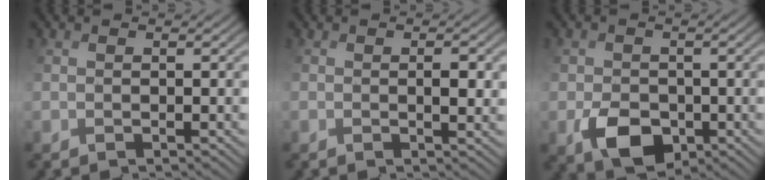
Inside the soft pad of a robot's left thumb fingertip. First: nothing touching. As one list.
[{"total": 2.6, "force": [0.4, 1.3, 2.2], "torque": [-0.040, 0.000, 0.011]}, {"total": 4.8, "force": [-1.4, 3.6, 2.9], "torque": [-0.058, -0.007, -0.025]}]